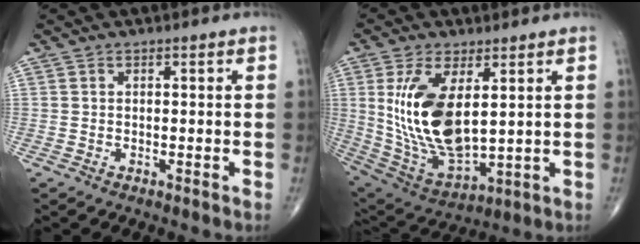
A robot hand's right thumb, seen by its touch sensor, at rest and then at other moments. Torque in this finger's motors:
{"motor_torque": [-0.15, 0.80, 1.44, 0.28, 0.37]}